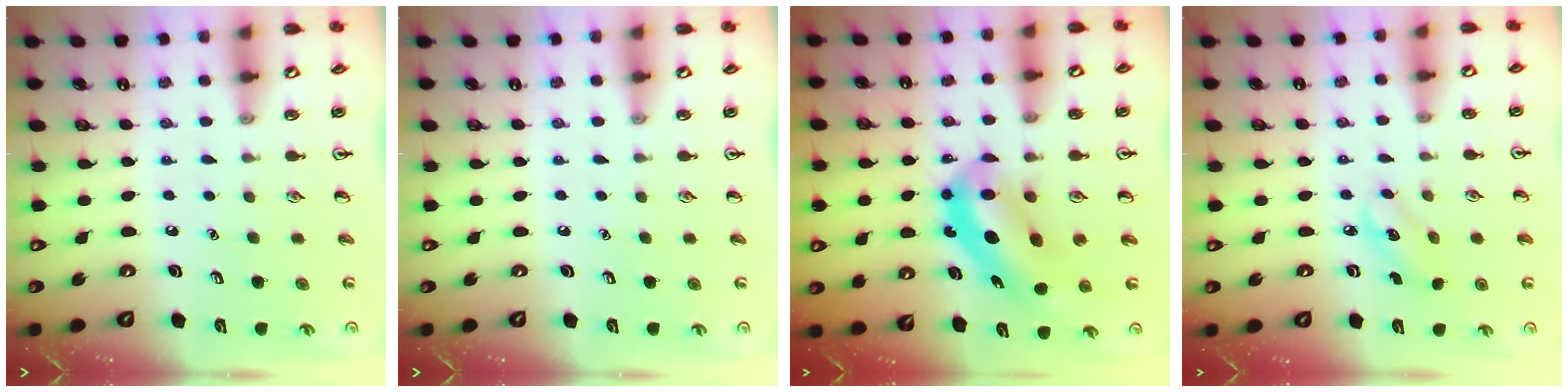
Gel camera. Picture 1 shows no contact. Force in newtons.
{"total": 0.0}
{"total": 10.0, "press": 9.6, "slide": 3.0}
{"total": 4.6, "press": 4.5, "slide": 0.8}